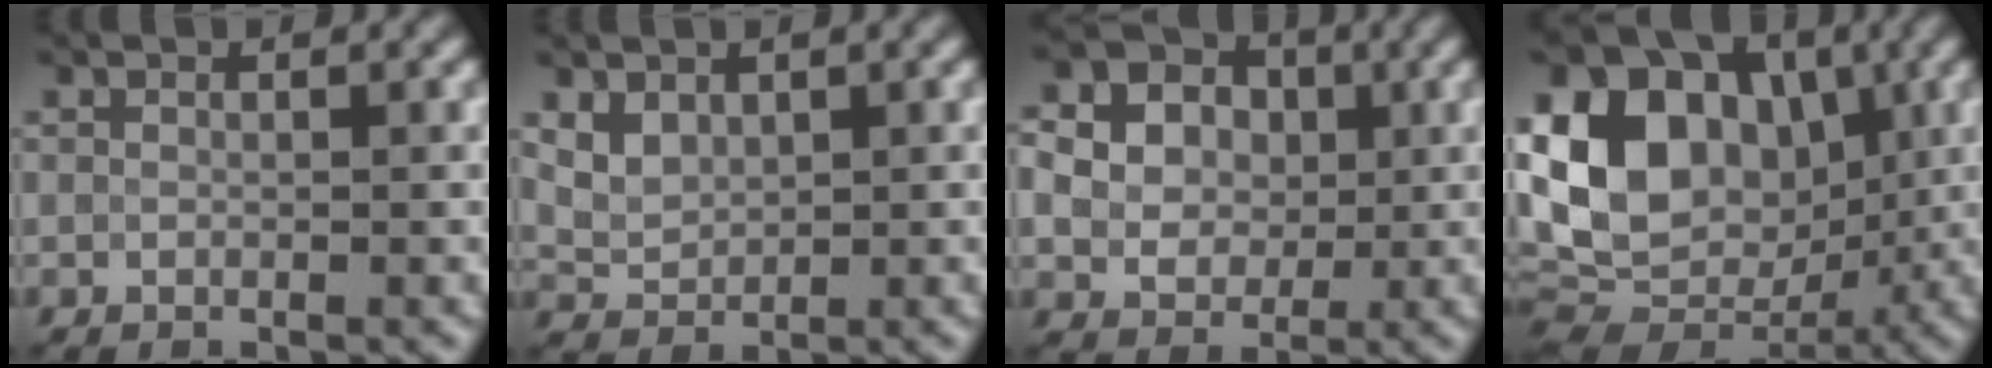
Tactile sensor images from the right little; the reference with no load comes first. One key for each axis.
{"total": 2.8, "fx": 1.4, "fy": 2.0, "fz": 1.5, "tx": -0.024, "ty": 0.002, "tz": 0.028}
{"total": 10.4, "fx": 2.1, "fy": 9.1, "fz": 4.5, "tx": -0.120, "ty": 0.030, "tz": 0.028}
{"total": 15.6, "fx": 1.7, "fy": 12.2, "fz": 9.6, "tx": -0.195, "ty": 0.020, "tz": 0.028}